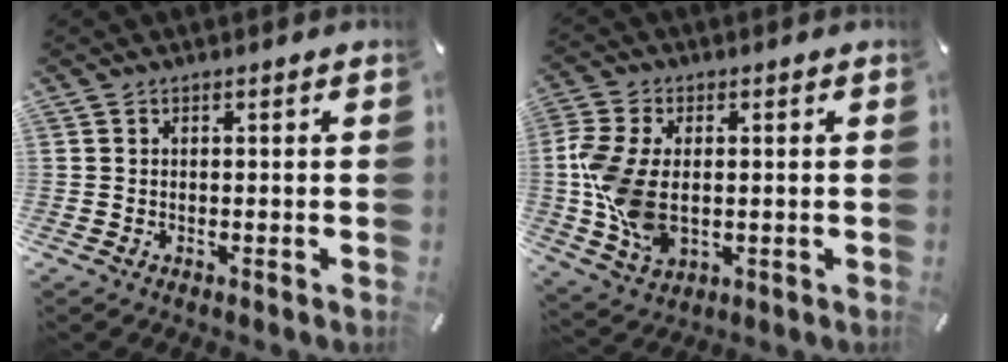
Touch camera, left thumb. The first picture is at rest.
{"total": 11.3, "force": [-0.2, 7.6, 8.3], "torque": [-0.200, 0.001, -0.002]}